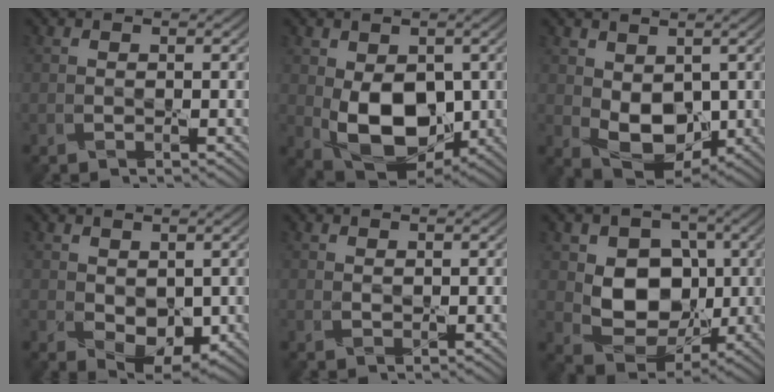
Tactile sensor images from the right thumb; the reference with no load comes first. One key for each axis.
{"total": 10.1, "fx": -1.0, "fy": 6.6, "fz": 7.6, "tx": -0.148, "ty": -0.021, "tz": -0.010}
{"total": 7.2, "fx": 0.4, "fy": 4.9, "fz": 5.3, "tx": -0.112, "ty": -0.018, "tz": 0.014}
{"total": 4.5, "fx": 0.4, "fy": 3.0, "fz": 3.3, "tx": -0.069, "ty": -0.013, "tz": 0.014}
{"total": 0.6, "fx": 0.5, "fy": 0.2, "fz": 0.2, "tx": -0.006, "ty": -0.002, "tz": 0.011}
{"total": 8.8, "fx": 0.9, "fy": 6.9, "fz": 5.3, "tx": -0.113, "ty": -0.012, "tz": 0.009}